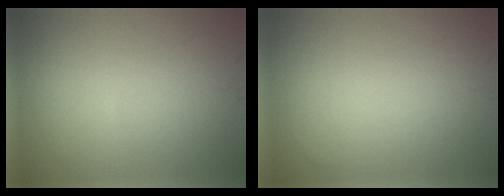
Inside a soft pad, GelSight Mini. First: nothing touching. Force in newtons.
{"total": 0.0}